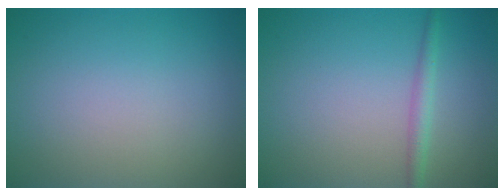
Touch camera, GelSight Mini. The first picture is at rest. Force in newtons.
{"total": 1.7, "press": 1.7, "slide": 0.0}